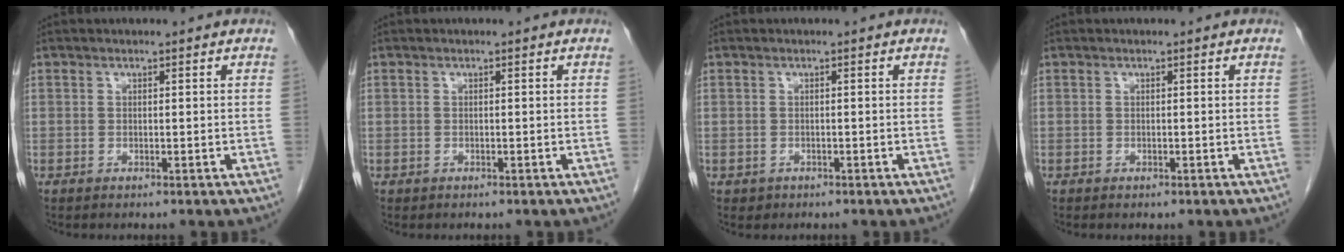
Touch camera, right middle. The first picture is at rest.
{"total": 0.0}
{"total": 0.9, "force": [-0.5, 0.8, 0.0], "torque": [-0.005, 0.003, -0.004]}
{"total": 0.0}